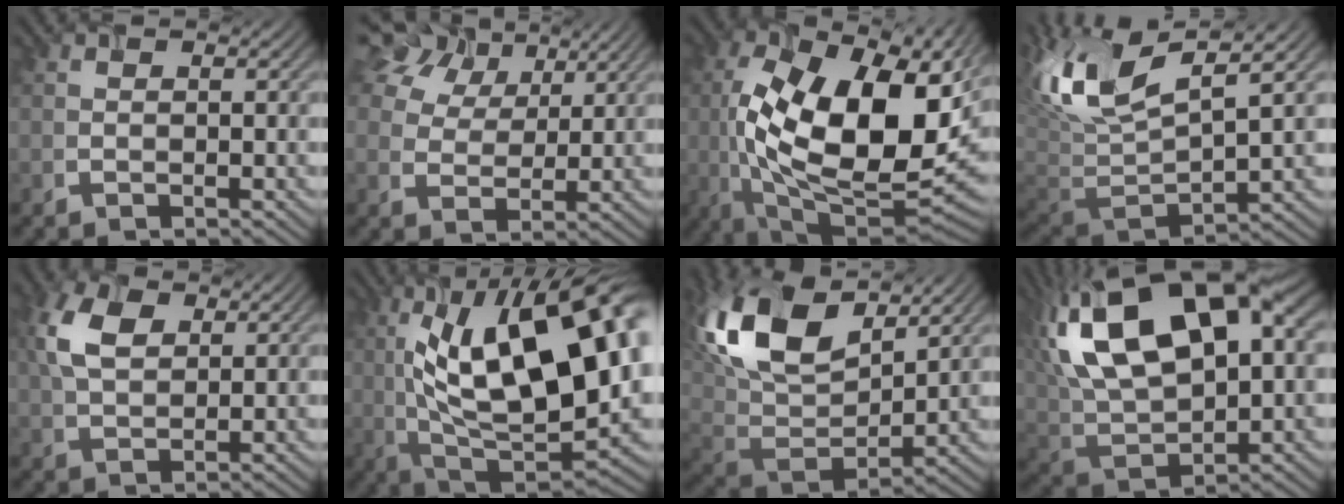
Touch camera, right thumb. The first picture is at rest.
{"total": 11.2, "force": [7.3, 6.5, 5.6], "torque": [-0.146, 0.029, 0.127]}
{"total": 19.0, "force": [1.0, 9.5, 16.4], "torque": [-0.287, -0.002, 0.021]}
{"total": 12.8, "force": [4.8, 5.5, 10.6], "torque": [-0.252, 0.017, 0.089]}
{"total": 6.0, "force": [2.1, 3.6, 4.3], "torque": [-0.107, 0.012, 0.042]}
{"total": 19.2, "force": [3.9, 8.1, 16.9], "torque": [-0.281, 0.024, 0.068]}
{"total": 17.5, "force": [8.7, 9.3, 12.0], "torque": [-0.289, 0.046, 0.161]}
{"total": 19.6, "force": [7.0, 10.3, 15.0], "torque": [-0.314, 0.029, 0.128]}